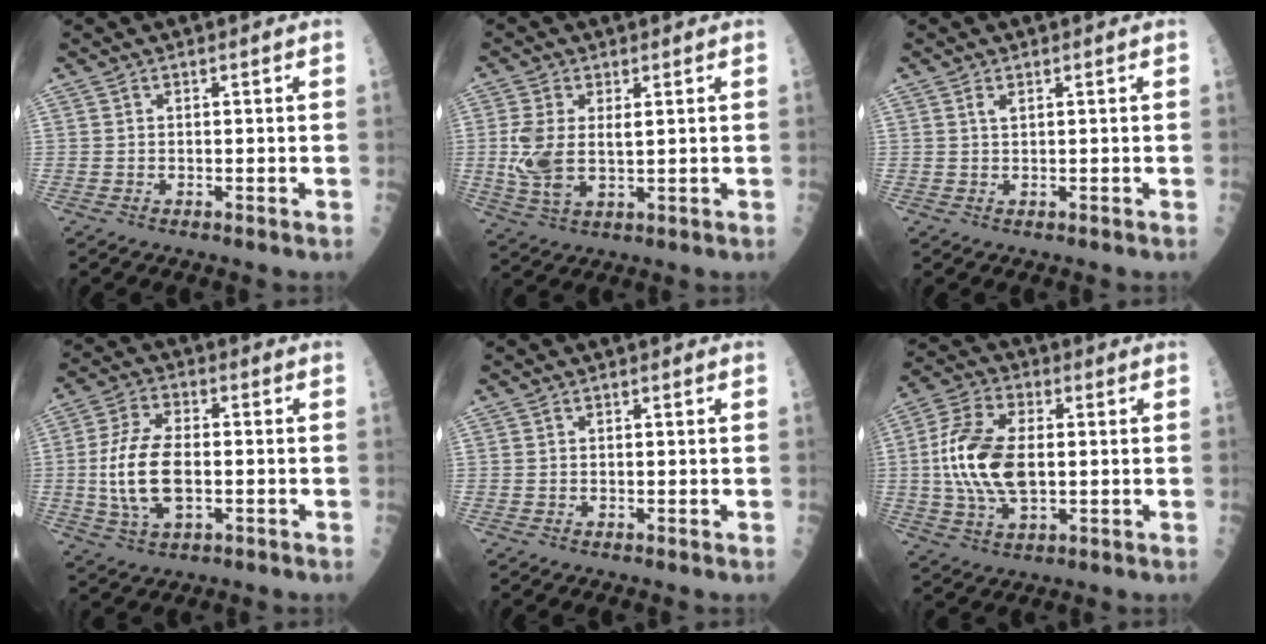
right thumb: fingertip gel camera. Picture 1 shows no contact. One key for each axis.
{"total": 8.1, "fx": 0.7, "fy": 4.3, "fz": 6.9, "tx": -0.154, "ty": -0.004, "tz": 0.022}
{"total": 1.0, "fx": 0.5, "fy": 0.3, "fz": 0.8, "tx": -0.013, "ty": 0.000, "tz": 0.008}
{"total": 12.5, "fx": -1.3, "fy": 6.4, "fz": 10.7, "tx": -0.212, "ty": 0.009, "tz": -0.025}
{"total": 0.0}
{"total": 14.7, "fx": 0.1, "fy": 7.8, "fz": 12.5, "tx": -0.253, "ty": 0.008, "tz": -0.001}